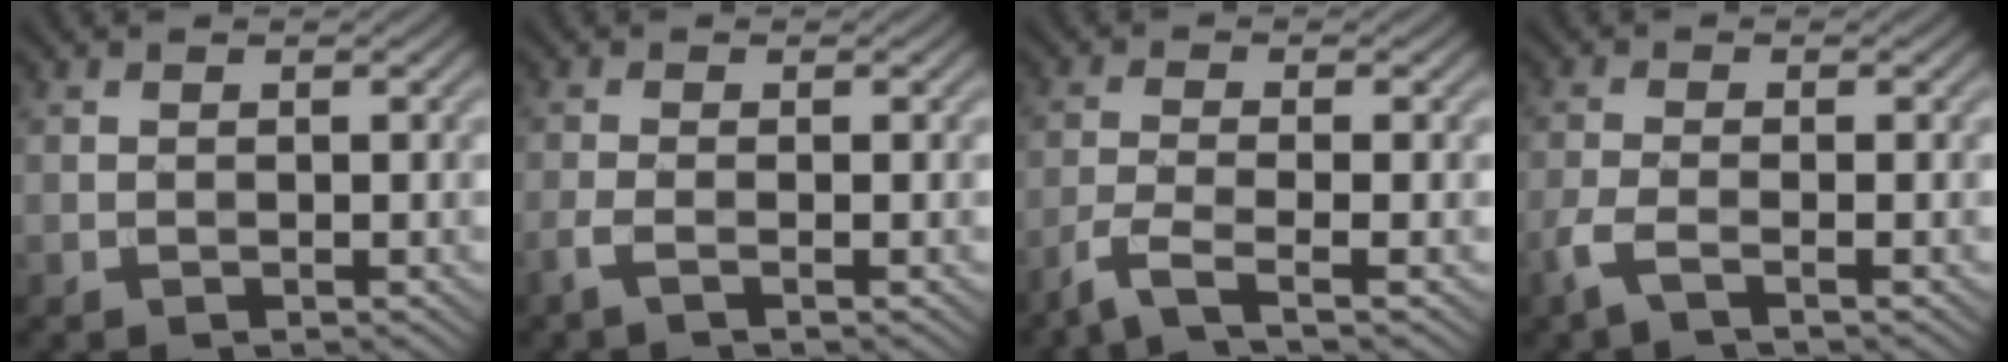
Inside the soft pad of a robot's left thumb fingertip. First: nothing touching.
{"total": 1.9, "force": [-1.0, 0.2, 1.6], "torque": [-0.034, 0.003, -0.031]}
{"total": 4.0, "force": [-2.6, 0.6, 3.0], "torque": [-0.058, -0.001, -0.073]}
{"total": 2.9, "force": [-1.7, 0.5, 2.3], "torque": [-0.055, -0.002, -0.049]}